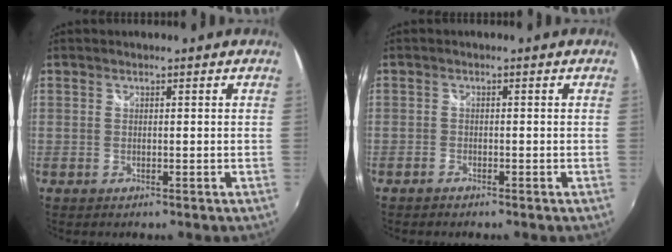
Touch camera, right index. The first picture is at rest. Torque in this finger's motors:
{"motor_torque": [-0.01, 0.00, 0.03, 0.00]}